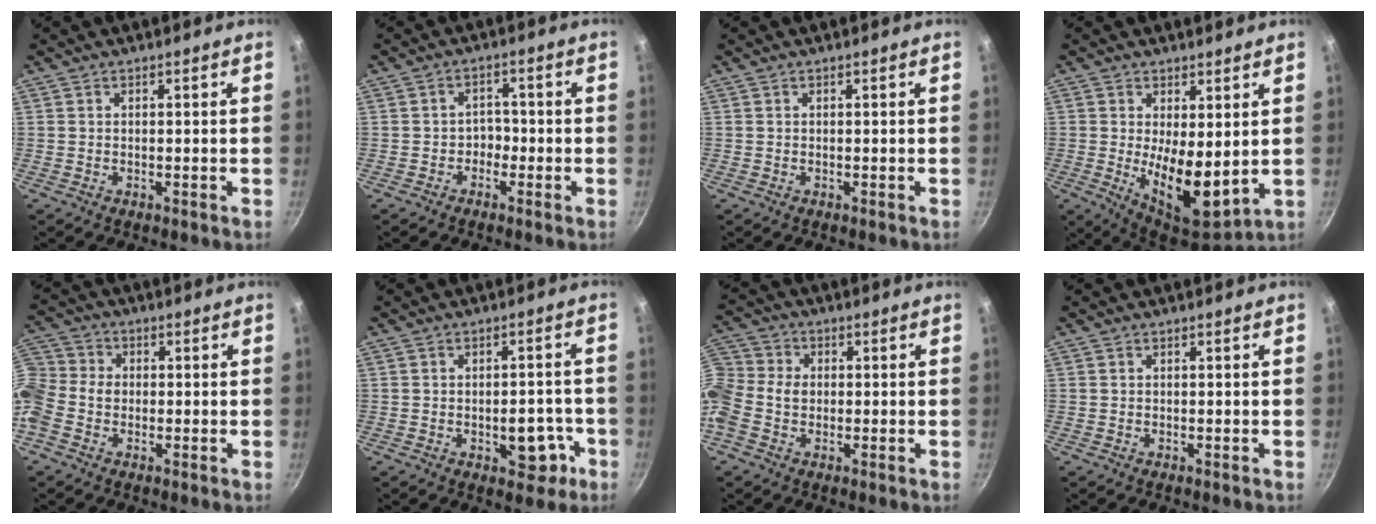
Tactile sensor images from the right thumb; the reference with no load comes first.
{"total": 2.7, "force": [-1.3, 2.1, 1.0], "torque": [0.014, 0.019, -0.021]}
{"total": 0.0}
{"total": 12.1, "force": [0.5, 5.4, 10.8], "torque": [-0.150, -0.038, 0.019]}
{"total": 10.4, "force": [-2.7, 8.4, 5.5], "torque": [-0.120, 0.034, -0.075]}
{"total": 7.2, "force": [-2.6, 4.2, 5.2], "torque": [-0.036, 0.022, -0.027]}
{"total": 10.7, "force": [-1.6, 8.7, 6.1], "torque": [-0.138, 0.029, -0.051]}
{"total": 0.0}